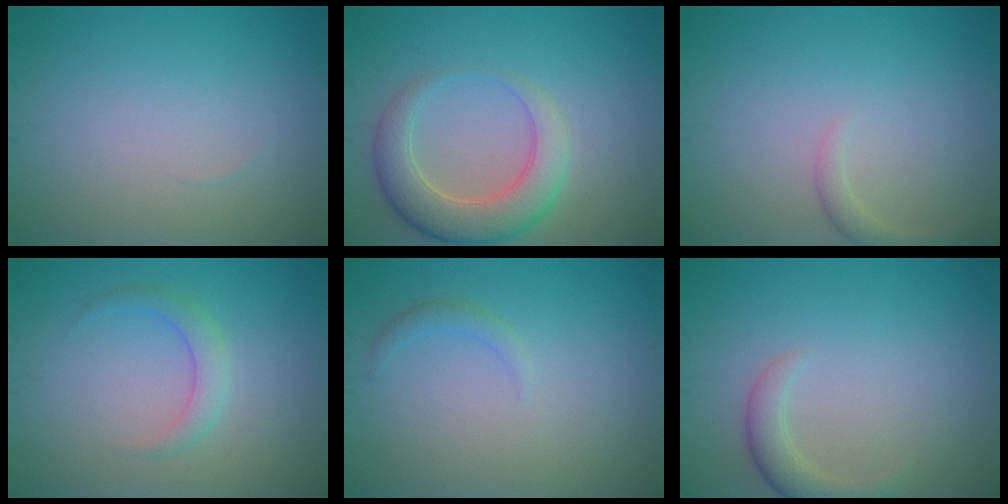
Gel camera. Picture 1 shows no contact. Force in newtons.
{"total": 5.3, "press": 5.3, "slide": 0.6}
{"total": 1.5, "press": 1.5, "slide": 0.2}
{"total": 1.9, "press": 1.9, "slide": 0.1}
{"total": 1.0, "press": 1.0, "slide": 0.0}
{"total": 2.5, "press": 2.5, "slide": 0.2}